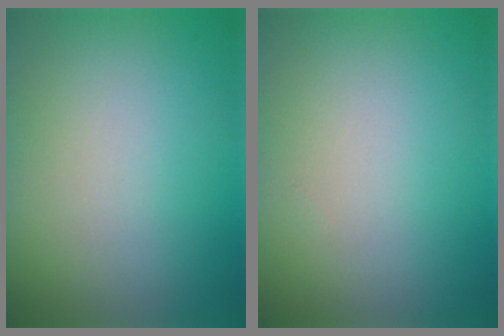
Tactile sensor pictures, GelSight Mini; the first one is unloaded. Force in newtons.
{"total": 0.0}